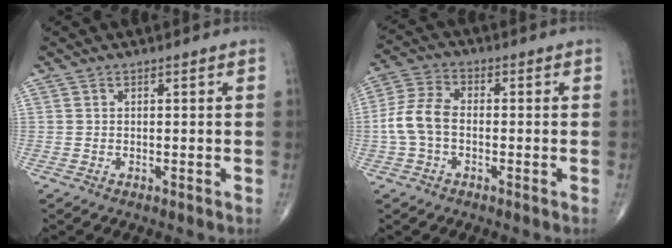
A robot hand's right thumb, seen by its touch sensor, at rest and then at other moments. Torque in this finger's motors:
{"motor_torque": [-0.13, 0.36, 0.76, -0.15, 0.24]}